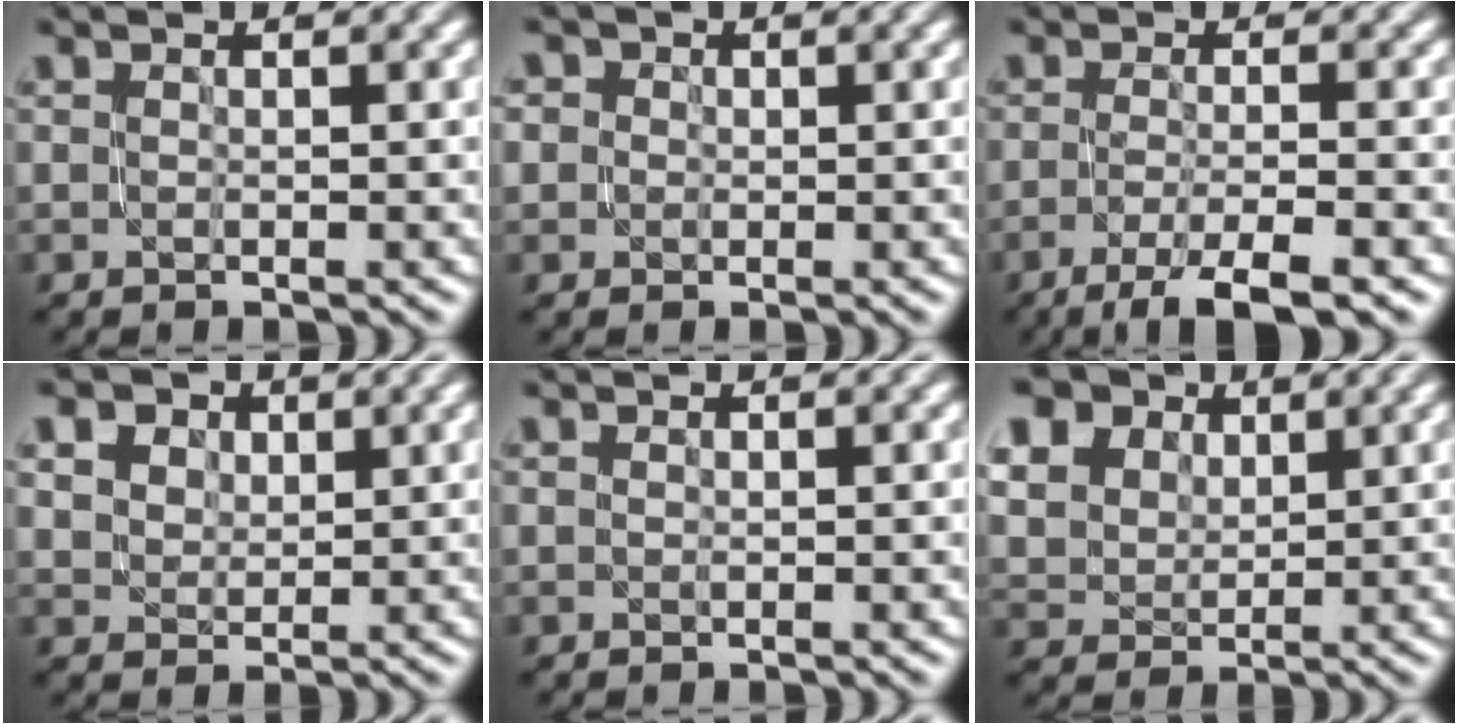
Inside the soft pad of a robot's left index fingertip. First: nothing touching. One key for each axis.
{"total": 2.3, "fx": 1.0, "fy": 1.9, "fz": 0.7, "tx": -0.001, "ty": 0.016, "tz": -0.009}
{"total": 5.0, "fx": -3.0, "fy": 0.9, "fz": 3.9, "tx": -0.064, "ty": -0.003, "tz": -0.058}
{"total": 6.7, "fx": 4.1, "fy": 4.4, "fz": 3.0, "tx": -0.075, "ty": 0.015, "tz": 0.057}
{"total": 0.0}
{"total": 14.2, "fx": 8.1, "fy": 10.0, "fz": 5.9, "tx": -0.192, "ty": 0.038, "tz": 0.148}